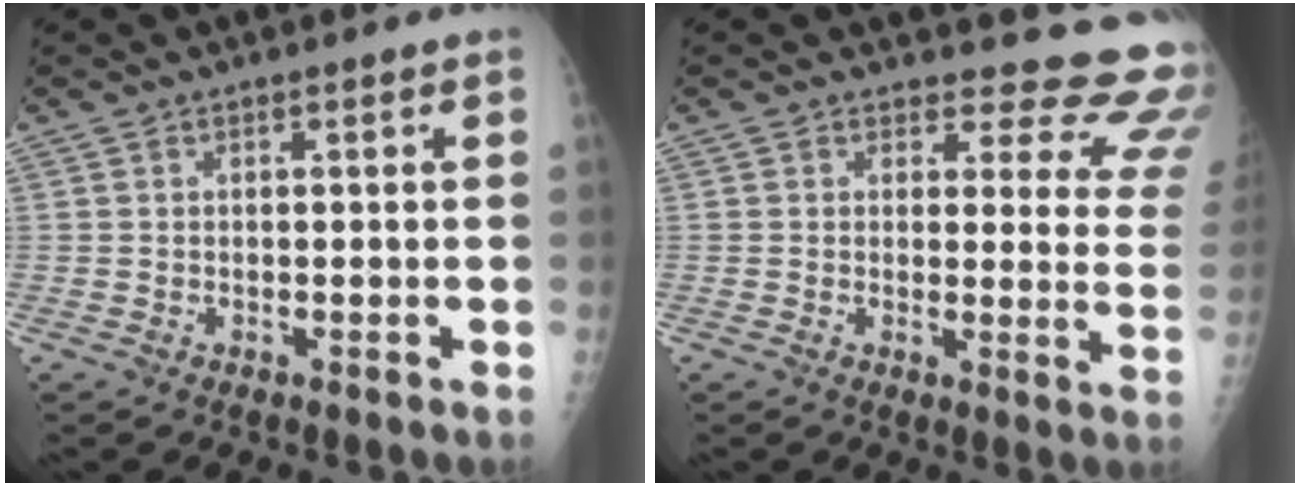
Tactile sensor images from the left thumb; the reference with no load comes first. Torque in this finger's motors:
{"motor_torque": [0.16, 0.32, -0.03, -0.19, 0.06]}